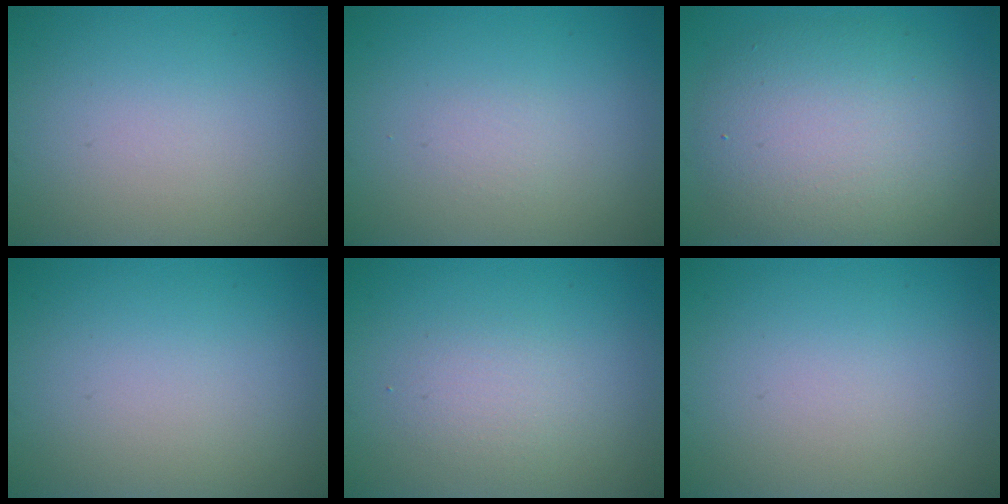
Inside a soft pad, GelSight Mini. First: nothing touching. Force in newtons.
{"total": 0.0}
{"total": 9.0, "press": 9.0, "slide": 0.2}
{"total": 0.0}
{"total": 1.8, "press": 1.8, "slide": 0.1}
{"total": 0.0}